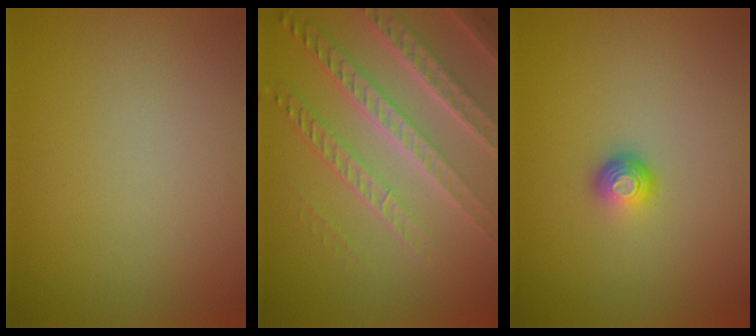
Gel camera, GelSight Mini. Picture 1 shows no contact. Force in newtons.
{"total": 7.3, "press": 5.1, "slide": 5.2}
{"total": 1.4, "press": 1.1, "slide": 1.0}